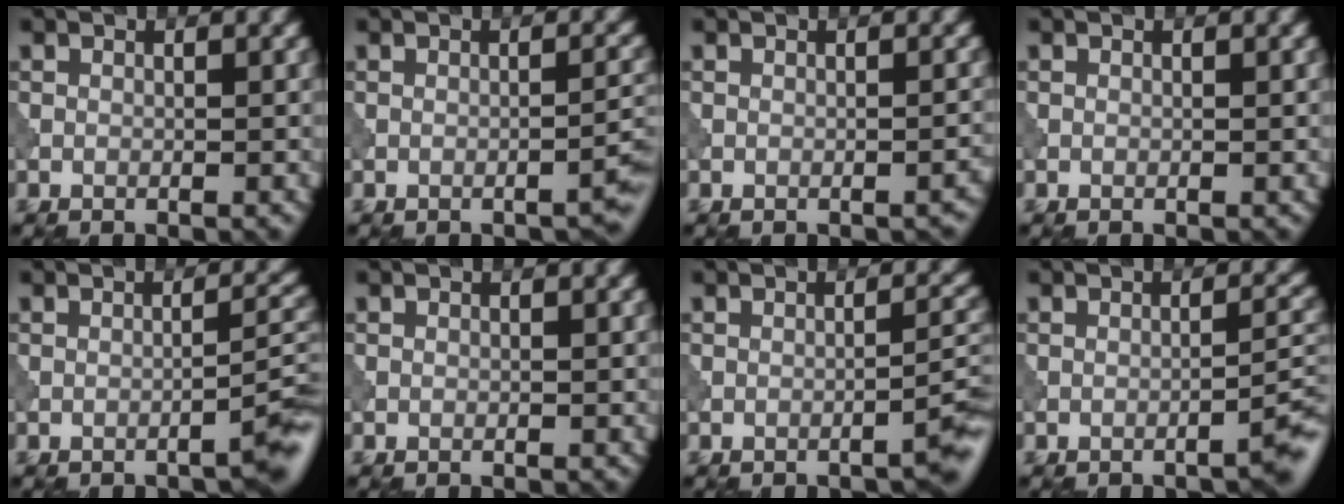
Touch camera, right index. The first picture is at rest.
{"total": 1.9, "force": [-1.3, 0.3, 1.3], "torque": [-0.015, 0.009, -0.023]}
{"total": 0.7, "force": [-0.6, 0.2, 0.4], "torque": [-0.008, 0.000, -0.007]}
{"total": 0.0}
{"total": 3.1, "force": [-2.2, 0.3, 2.1], "torque": [-0.022, 0.019, -0.041]}
{"total": 0.0}
{"total": 2.4, "force": [-1.7, 0.3, 1.6], "torque": [-0.016, 0.015, -0.034]}
{"total": 2.3, "force": [-1.6, 0.2, 1.7], "torque": [-0.018, 0.015, -0.034]}